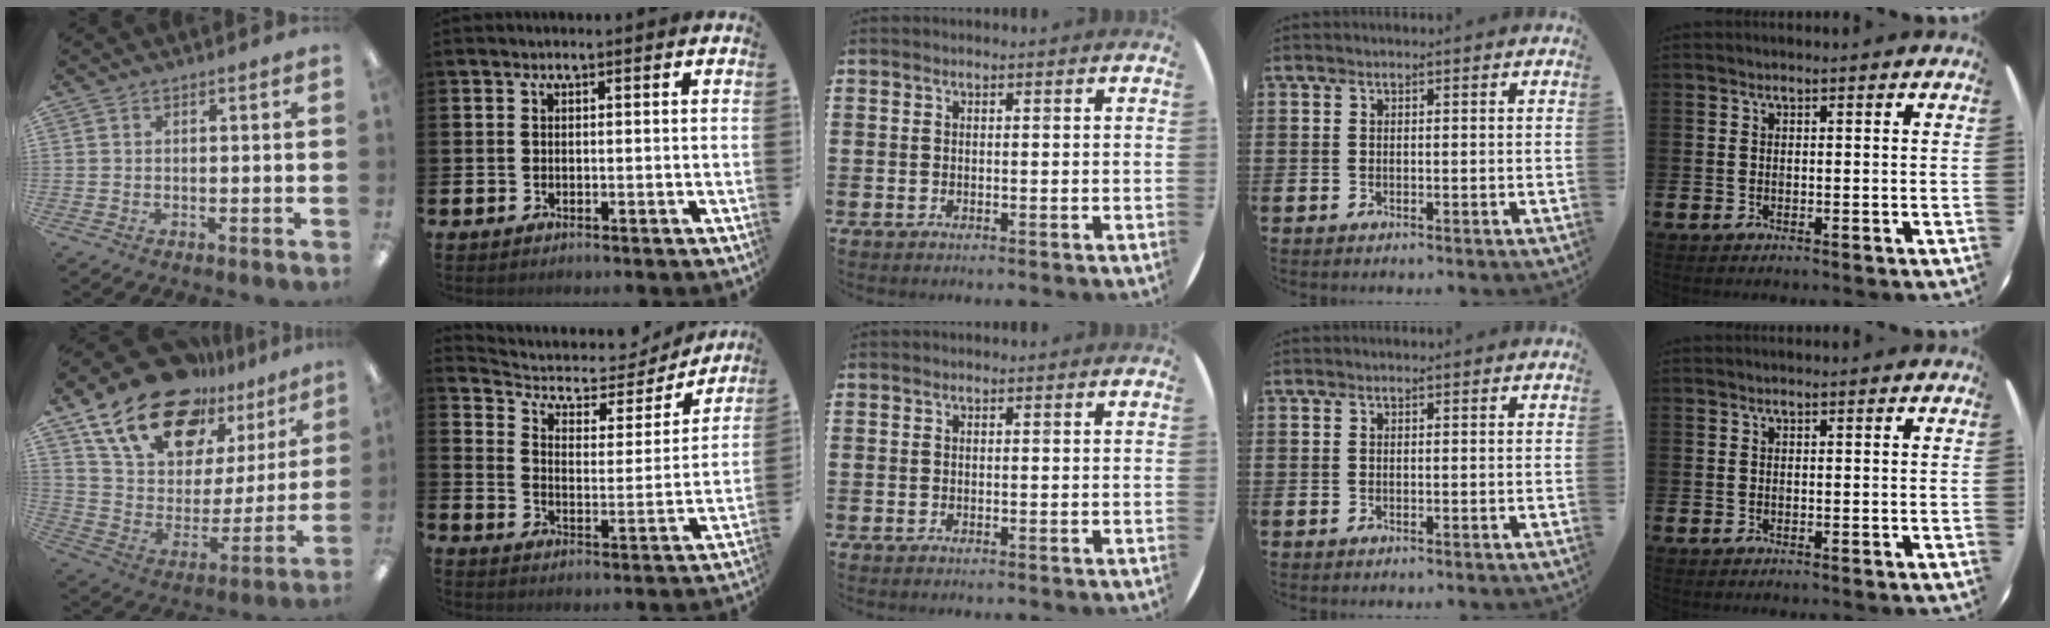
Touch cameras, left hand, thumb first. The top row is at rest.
{"thumb": {"total": 21.8, "force": [15.9, 11.3, 9.9], "torque": [-0.184, -0.095, 0.290]}, "index": {"total": 5.4, "force": [4.7, 2.4, 1.2], "torque": [-0.052, -0.039, 0.072]}}